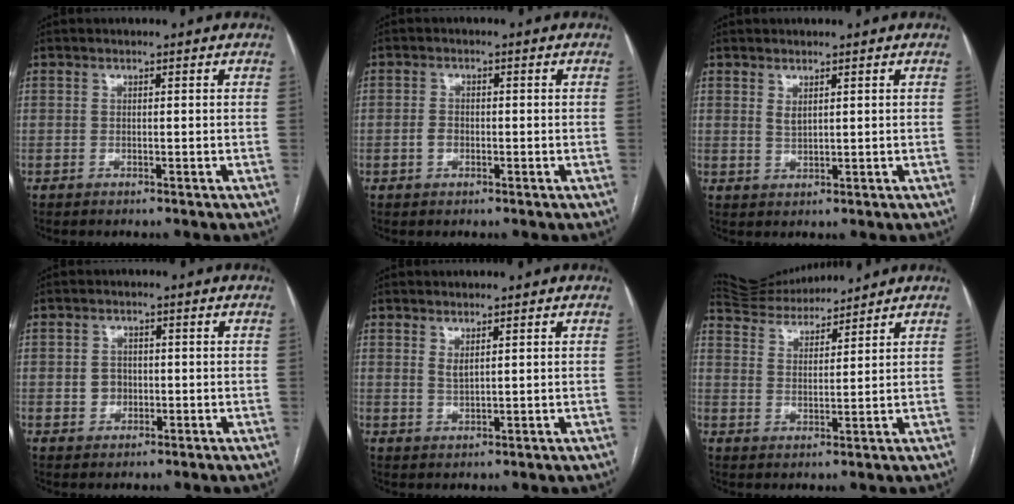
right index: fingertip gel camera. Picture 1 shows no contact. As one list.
[{"total": 1.9, "force": [-0.6, 1.3, 1.2], "torque": [-0.024, 0.005, -0.009]}, {"total": 1.5, "force": [0.9, 0.6, 1.0], "torque": [-0.020, -0.004, 0.022]}, {"total": 2.4, "force": [-0.4, 2.1, 1.0], "torque": [-0.011, 0.005, -0.004]}, {"total": 1.4, "force": [0.9, 0.3, 1.1], "torque": [-0.022, -0.007, 0.022]}, {"total": 7.9, "force": [7.8, 0.4, 1.3], "torque": [-0.035, 0.023, 0.141]}]